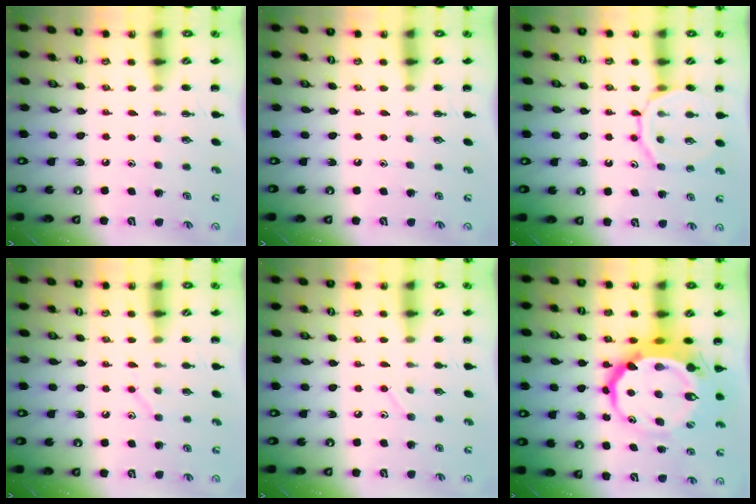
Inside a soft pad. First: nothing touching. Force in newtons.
{"total": 0.0}
{"total": 11.8, "press": 11.7, "slide": 1.3}
{"total": 6.7, "press": 6.6, "slide": 1.1}
{"total": 4.7, "press": 4.4, "slide": 1.4}
{"total": 13.9, "press": 13.5, "slide": 3.3}